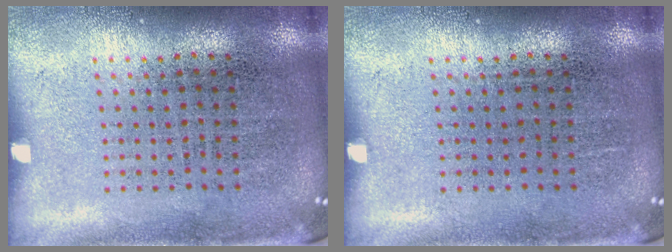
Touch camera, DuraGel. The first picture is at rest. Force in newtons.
{"total": 0.0}